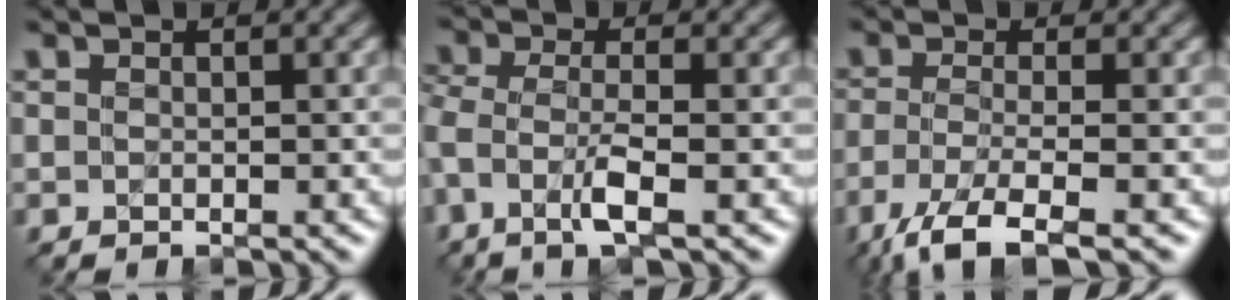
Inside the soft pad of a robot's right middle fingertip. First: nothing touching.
{"total": 2.3, "force": [-1.4, 0.3, 1.8], "torque": [-0.073, 0.002, -0.031]}
{"total": 5.0, "force": [-3.9, 0.7, 3.0], "torque": [-0.085, -0.004, -0.078]}